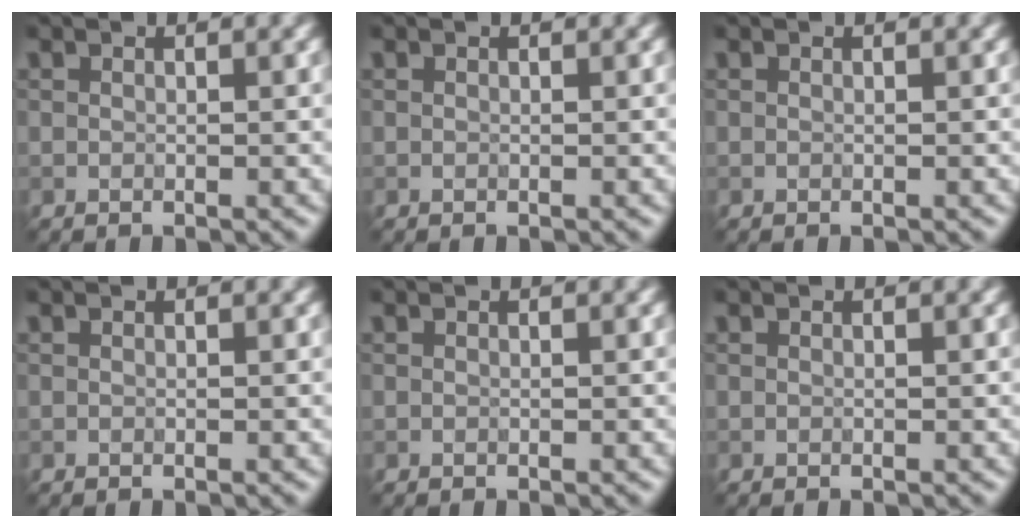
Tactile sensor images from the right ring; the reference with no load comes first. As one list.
[{"total": 0.0}, {"total": 0.0}, {"total": 0.0}, {"total": 0.0}, {"total": 0.0}]